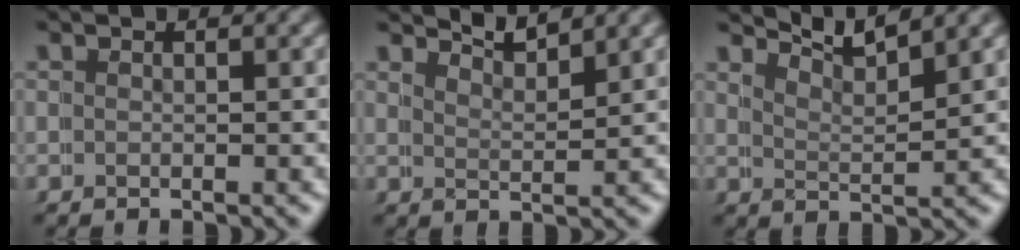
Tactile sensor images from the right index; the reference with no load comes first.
{"total": 3.4, "force": [3.3, -0.9, 0.2], "torque": [-0.008, 0.003, 0.053]}
{"total": 5.5, "force": [5.4, -0.5, 1.0], "torque": [-0.022, 0.011, 0.083]}